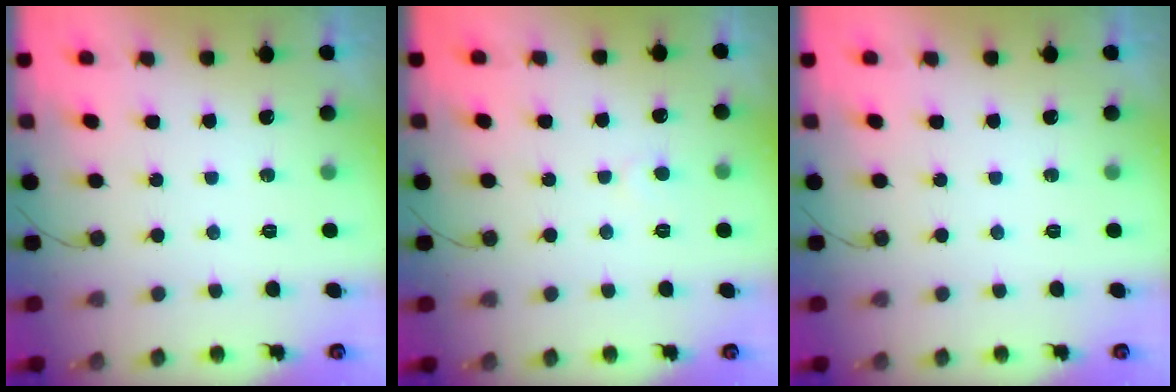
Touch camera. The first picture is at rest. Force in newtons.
{"total": 3.3, "press": 3.2, "slide": 0.3}
{"total": 0.0}